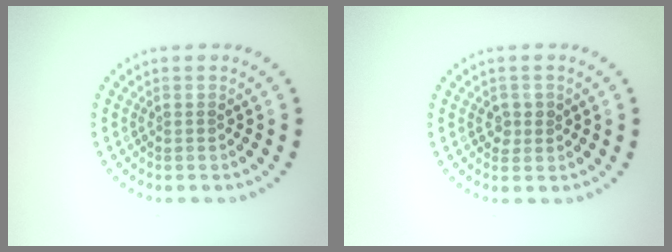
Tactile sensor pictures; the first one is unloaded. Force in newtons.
{"total": 1.4, "press": 1.3, "slide": 0.4}